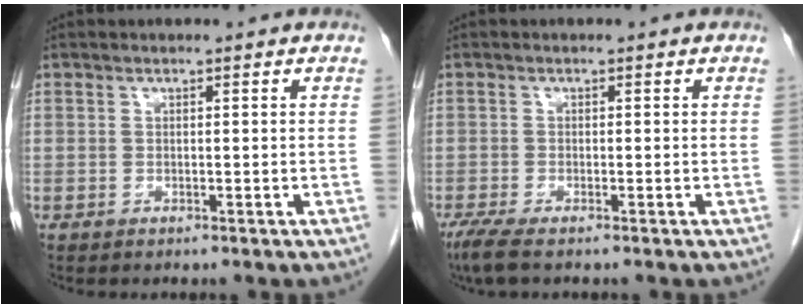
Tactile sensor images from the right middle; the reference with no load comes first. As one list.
[{"total": 3.0, "force": [-2.2, 0.2, 2.0], "torque": [-0.045, -0.011, -0.045]}]